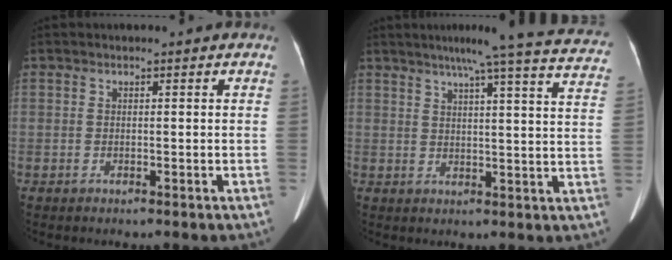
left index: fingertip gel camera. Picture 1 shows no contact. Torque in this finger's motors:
{"motor_torque": [0.77, -0.96, 0.02, 0.09]}